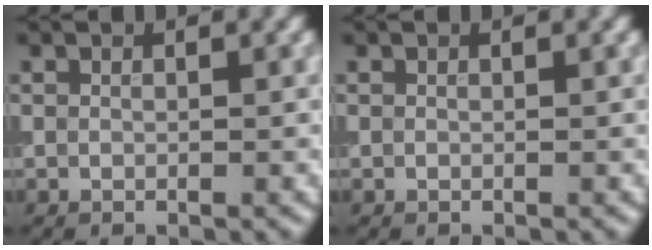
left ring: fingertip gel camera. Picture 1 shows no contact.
{"total": 0.0}